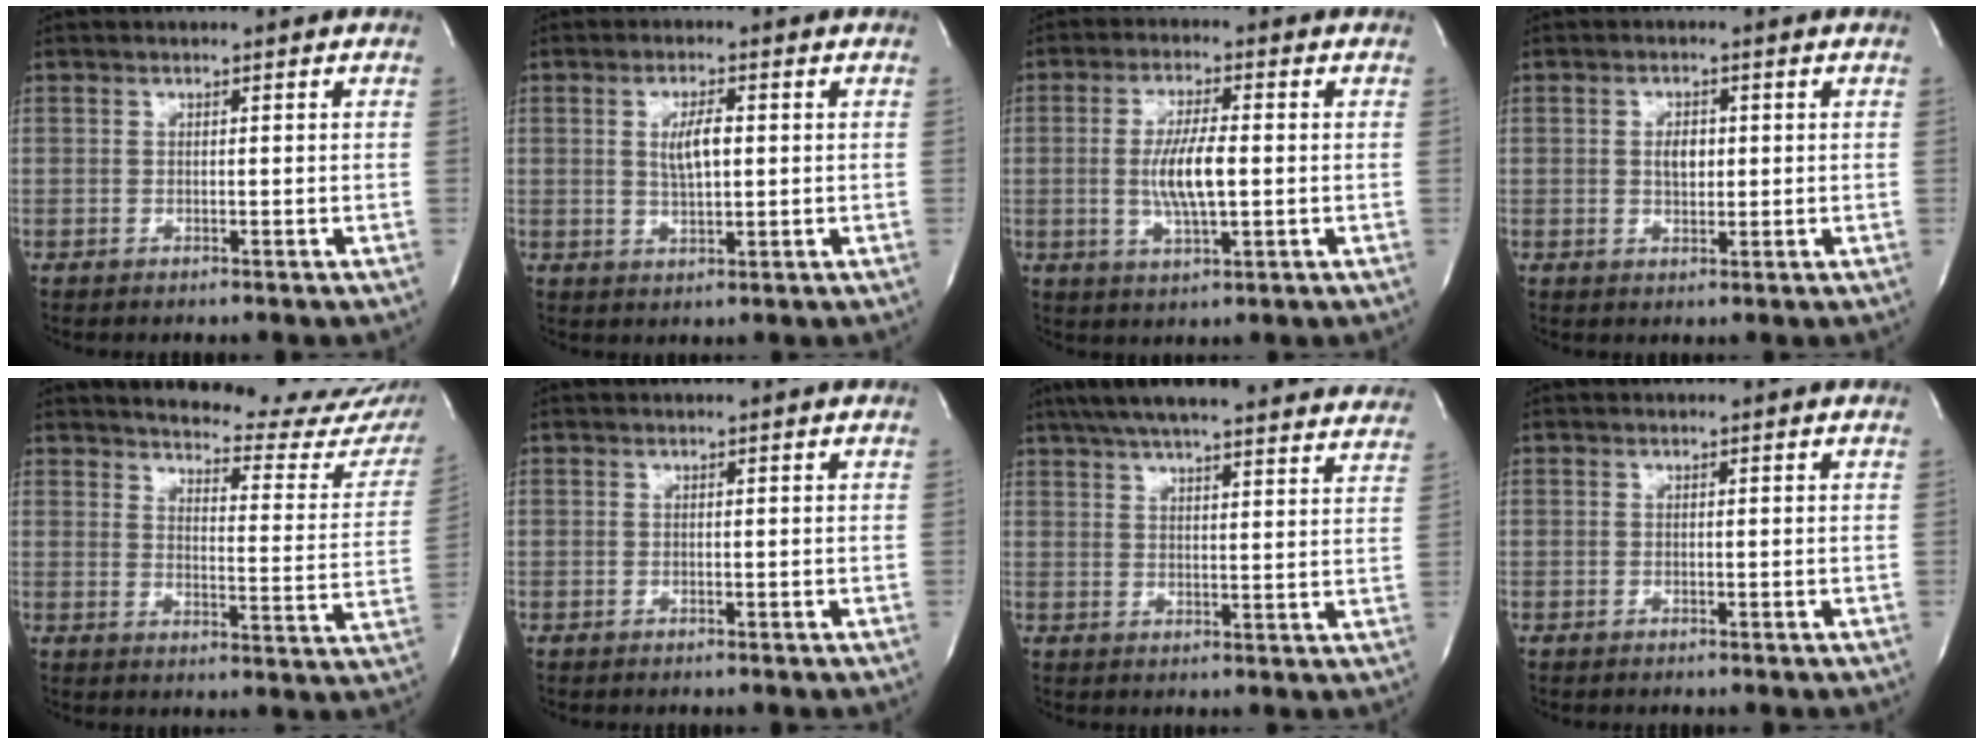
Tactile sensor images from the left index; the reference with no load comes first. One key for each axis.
{"total": 4.5, "fx": 0.7, "fy": 1.3, "fz": 4.2, "tx": -0.079, "ty": 0.002, "tz": 0.015}
{"total": 7.3, "fx": -0.4, "fy": 1.4, "fz": 7.1, "tx": -0.147, "ty": -0.005, "tz": -0.006}
{"total": 2.9, "fx": 0.4, "fy": 1.6, "fz": 2.3, "tx": -0.041, "ty": 0.001, "tz": 0.007}
{"total": 21.0, "fx": 19.6, "fy": 3.0, "fz": 7.1, "tx": -0.087, "ty": -0.097, "tz": 0.218}
{"total": 0.0}
{"total": 28.9, "fx": 25.6, "fy": 4.1, "fz": 12.8, "tx": -0.213, "ty": -0.010, "tz": 0.317}
{"total": 0.0}